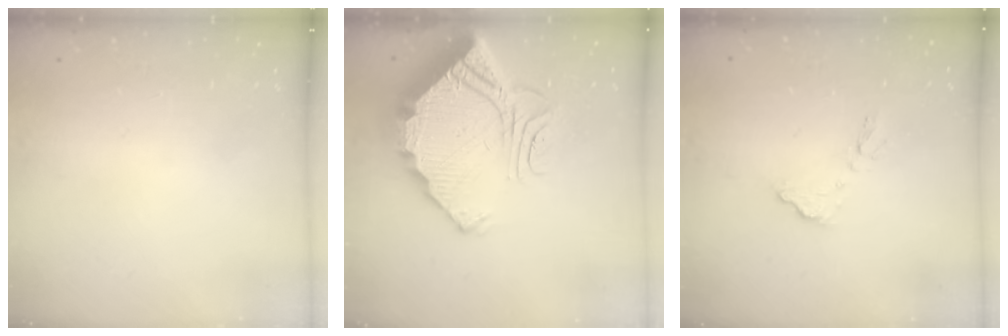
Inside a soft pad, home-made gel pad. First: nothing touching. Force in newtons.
{"total": 20.4, "press": 20.3, "slide": 1.8}
{"total": 8.0, "press": 8.0, "slide": 0.4}